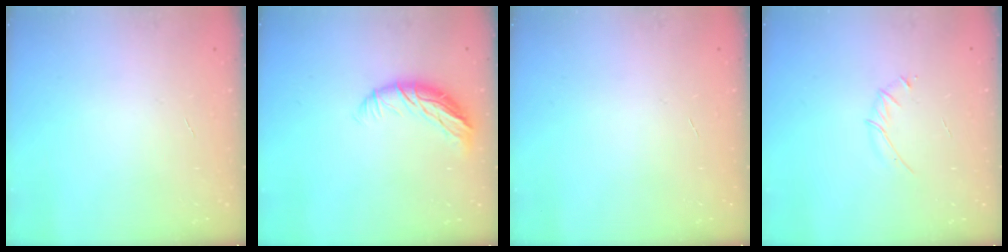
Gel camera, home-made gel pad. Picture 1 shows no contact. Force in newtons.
{"total": 9.3, "press": 9.2, "slide": 1.6}
{"total": 0.0}
{"total": 3.3, "press": 3.2, "slide": 0.9}